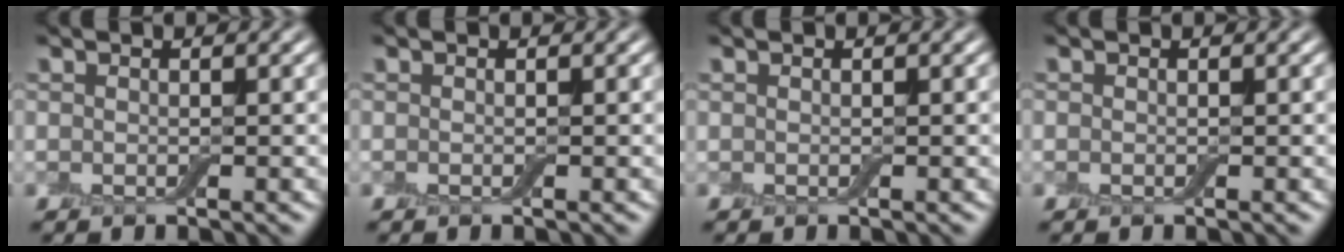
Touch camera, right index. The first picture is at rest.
{"total": 0.0}
{"total": 0.0}
{"total": 0.0}